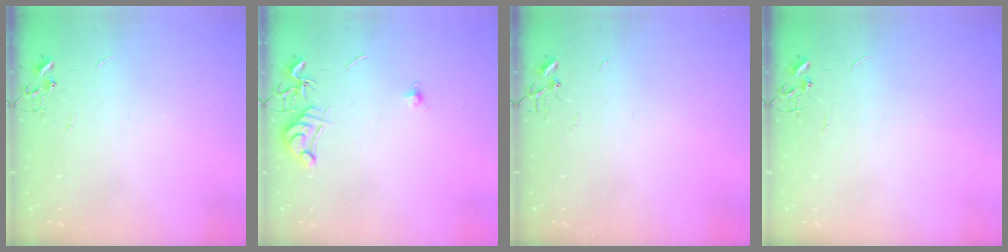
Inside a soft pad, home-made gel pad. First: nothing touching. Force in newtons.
{"total": 7.3, "press": 7.3, "slide": 0.7}
{"total": 0.0}
{"total": 0.0}